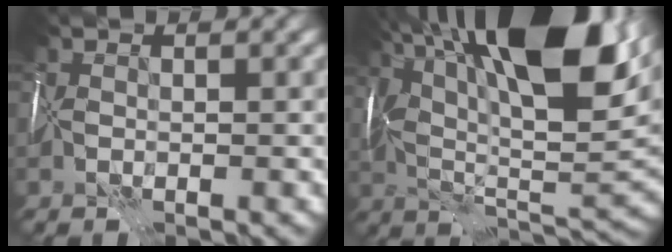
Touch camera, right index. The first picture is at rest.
{"total": 17.3, "force": [7.4, 7.5, 13.8], "torque": [-0.262, 0.030, 0.122]}